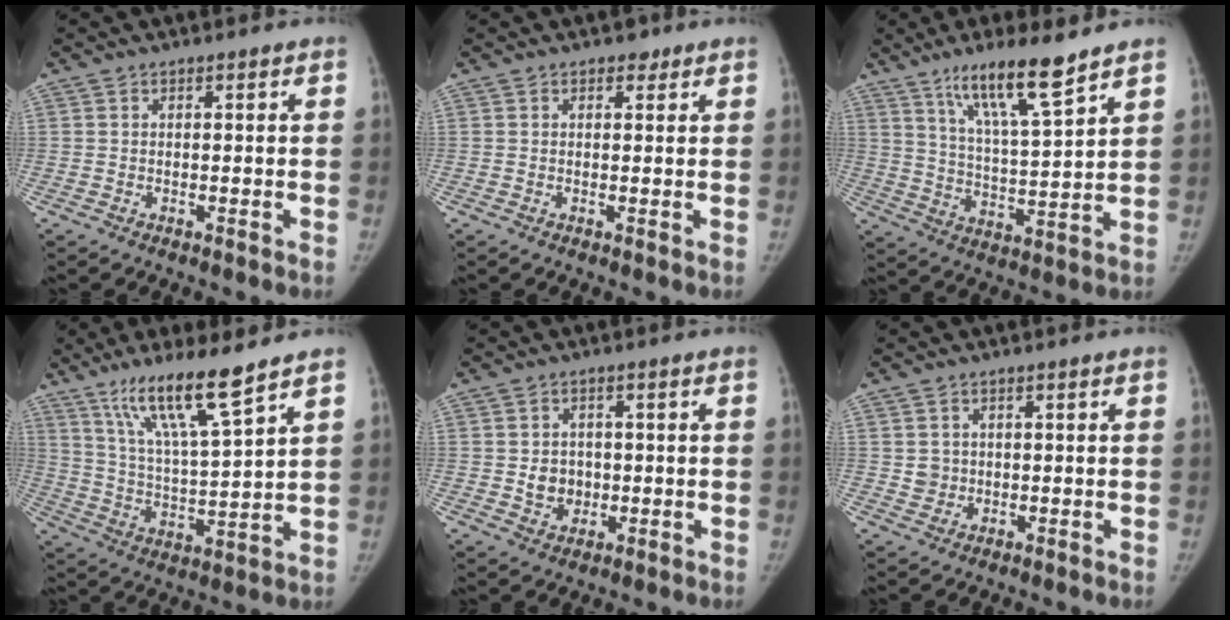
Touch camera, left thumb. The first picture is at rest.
{"total": 1.3, "force": [0.8, 1.0, 0.4], "torque": [0.005, -0.003, 0.007]}
{"total": 12.7, "force": [8.7, 1.5, 9.1], "torque": [-0.150, -0.054, 0.161]}
{"total": 13.5, "force": [9.4, 1.1, 9.7], "torque": [-0.170, -0.056, 0.182]}
{"total": 4.9, "force": [-0.4, 4.3, 2.3], "torque": [-0.009, 0.004, -0.003]}
{"total": 2.6, "force": [0.2, 2.6, 0.5], "torque": [0.010, 0.003, 0.007]}